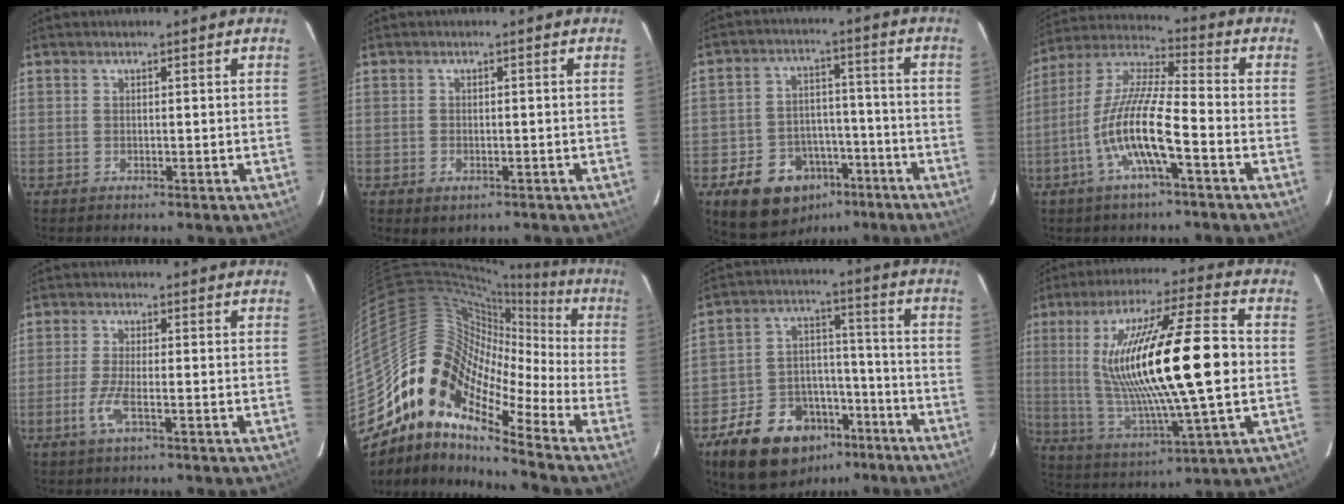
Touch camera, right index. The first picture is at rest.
{"total": 2.4, "force": [-1.1, 1.8, 1.1], "torque": [-0.021, -0.006, -0.011]}
{"total": 13.7, "force": [-7.9, 9.9, 5.2], "torque": [-0.122, 0.029, -0.096]}
{"total": 13.0, "force": [-5.1, 1.8, 11.9], "torque": [-0.237, -0.002, -0.101]}
{"total": 4.5, "force": [-1.9, 0.7, 4.1], "torque": [-0.090, -0.007, -0.041]}
{"total": 13.6, "force": [-7.8, 7.5, 8.1], "torque": [-0.112, 0.014, -0.174]}
{"total": 17.5, "force": [-10.9, 11.2, 7.8], "torque": [-0.171, 0.038, -0.156]}
{"total": 23.6, "force": [1.6, 3.3, 23.3], "torque": [-0.425, -0.004, 0.044]}